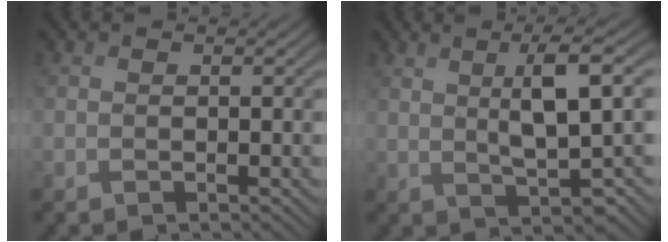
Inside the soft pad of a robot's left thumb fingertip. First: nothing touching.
{"total": 6.8, "force": [2.3, 1.2, 6.3], "torque": [-0.107, 0.011, 0.043]}